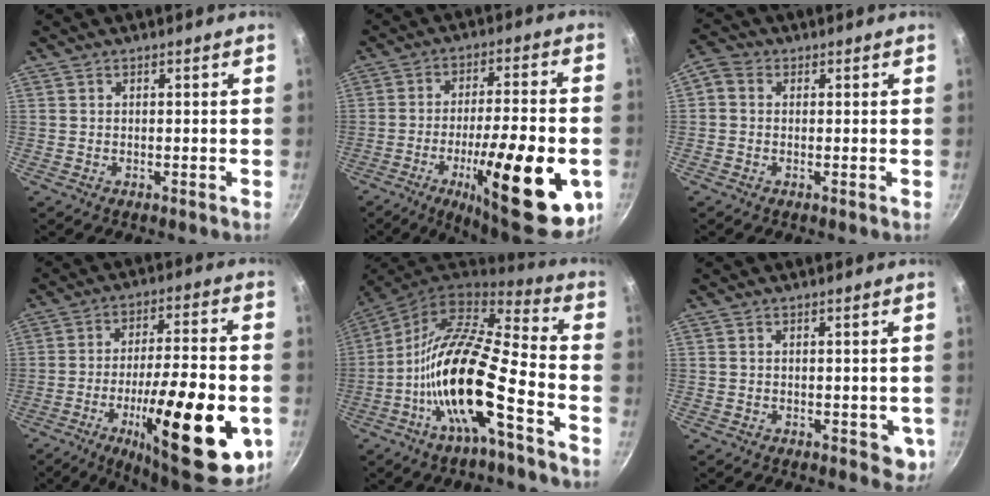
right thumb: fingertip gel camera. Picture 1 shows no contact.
{"total": 25.1, "force": [-8.2, 7.1, 22.6], "torque": [-0.302, 0.018, -0.119]}
{"total": 3.6, "force": [0.1, 3.0, 1.9], "torque": [-0.047, 0.015, -0.013]}
{"total": 27.1, "force": [-8.8, 8.2, 24.2], "torque": [-0.326, 0.019, -0.128]}
{"total": 19.8, "force": [-7.5, 6.1, 17.3], "torque": [-0.311, 0.053, -0.160]}
{"total": 4.2, "force": [-0.2, 2.7, 3.3], "torque": [-0.029, -0.002, 0.000]}